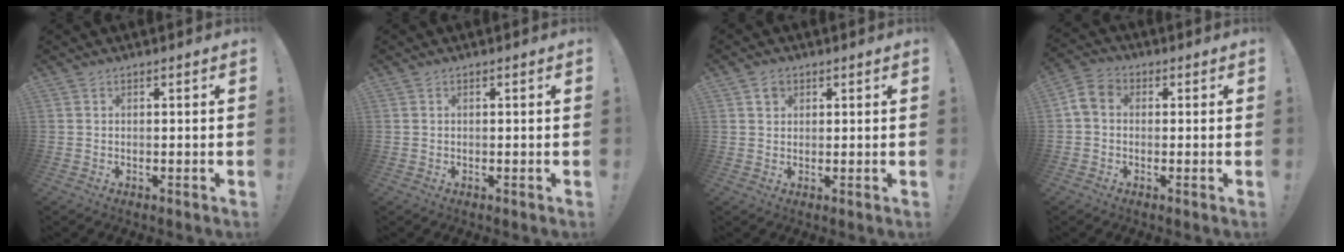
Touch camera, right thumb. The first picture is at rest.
{"total": 0.0}
{"total": 2.7, "force": [1.4, 2.2, 0.8], "torque": [-0.011, -0.001, 0.025]}
{"total": 6.3, "force": [0.2, 4.8, 4.1], "torque": [-0.083, 0.014, 0.010]}